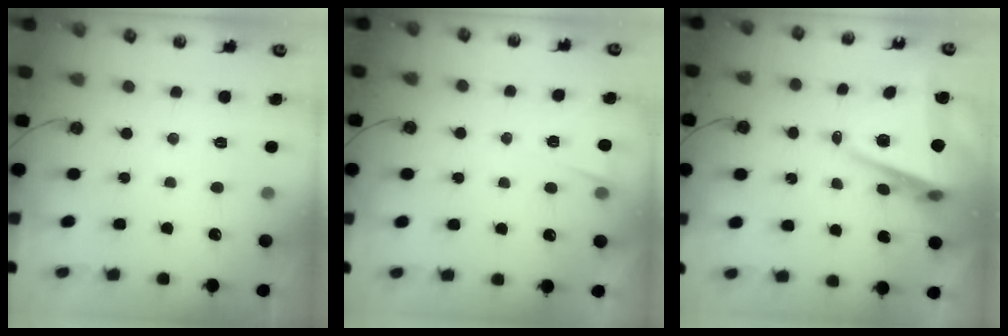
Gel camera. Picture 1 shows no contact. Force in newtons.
{"total": 1.5, "press": 1.3, "slide": 0.8}
{"total": 8.4, "press": 7.3, "slide": 4.3}